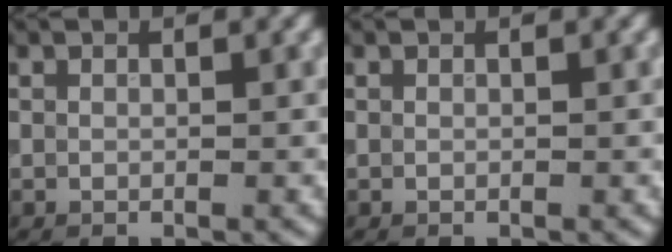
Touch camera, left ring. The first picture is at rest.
{"total": 0.0}